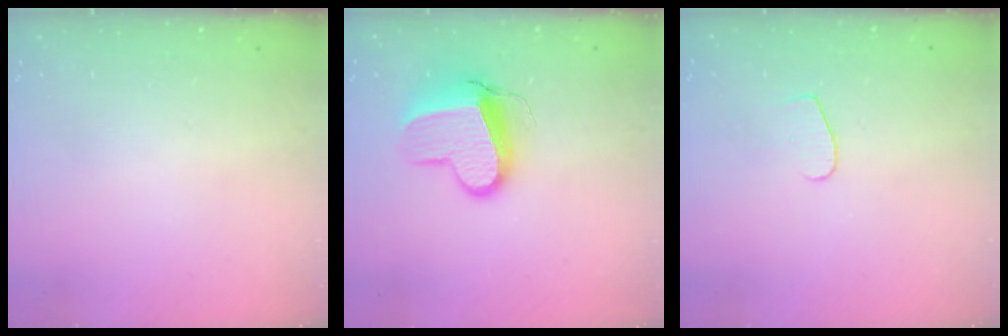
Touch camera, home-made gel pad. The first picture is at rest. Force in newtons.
{"total": 12.0, "press": 11.9, "slide": 1.2}
{"total": 4.6, "press": 4.5, "slide": 0.4}